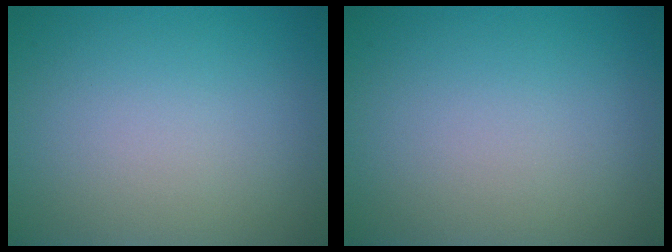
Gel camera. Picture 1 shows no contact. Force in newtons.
{"total": 0.0}